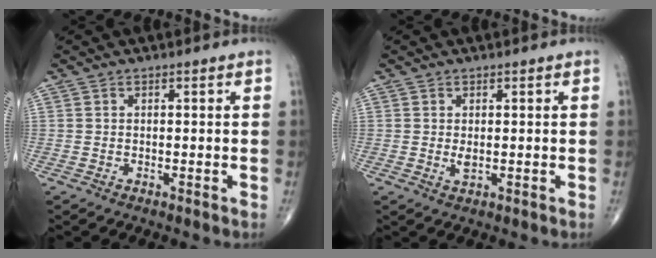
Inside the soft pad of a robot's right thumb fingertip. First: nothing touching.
{"total": 1.4, "force": [0.1, 0.6, 1.2], "torque": [-0.022, -0.005, 0.004]}